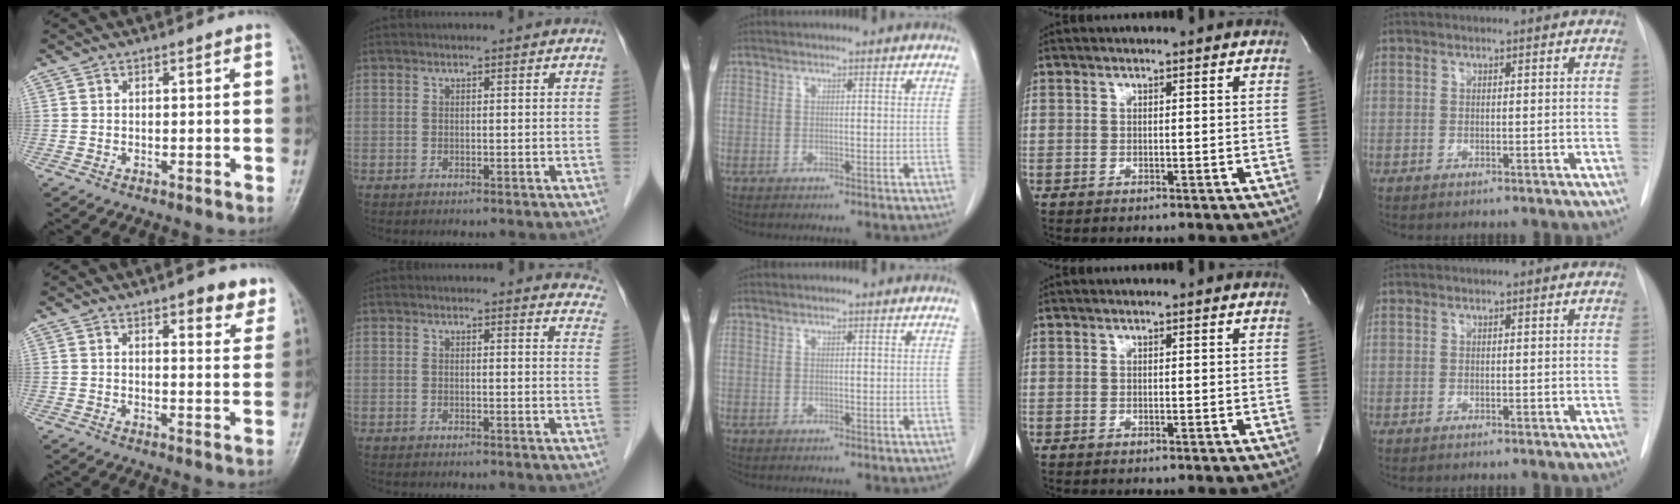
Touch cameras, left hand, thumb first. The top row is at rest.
{"thumb": {"total": 6.4, "force": [4.5, 2.3, 4.0], "torque": [-0.023, -0.023, 0.054]}, "index": {"total": 8.9, "force": [8.6, 1.9, 1.0], "torque": [0.032, -0.031, 0.050]}}